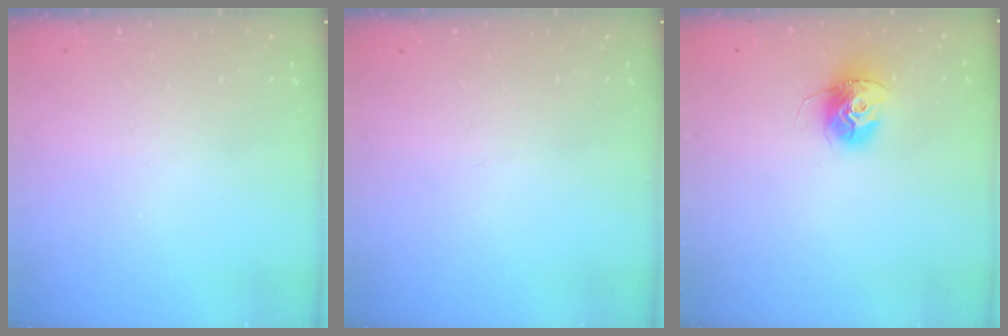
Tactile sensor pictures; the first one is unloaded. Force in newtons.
{"total": 0.0}
{"total": 12.1, "press": 12.1, "slide": 1.1}